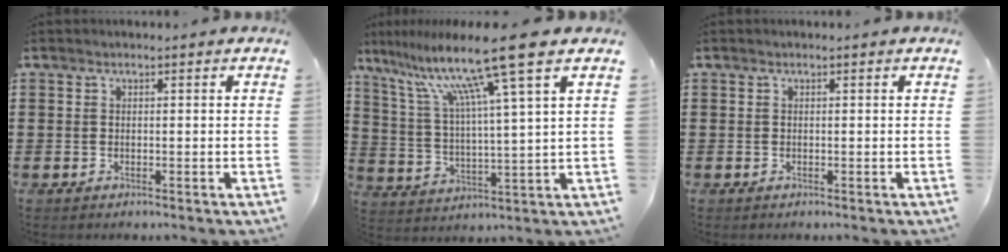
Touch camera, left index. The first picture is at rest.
{"total": 13.6, "force": [8.9, -0.3, 10.3], "torque": [-0.208, -0.037, 0.135]}
{"total": 0.0}